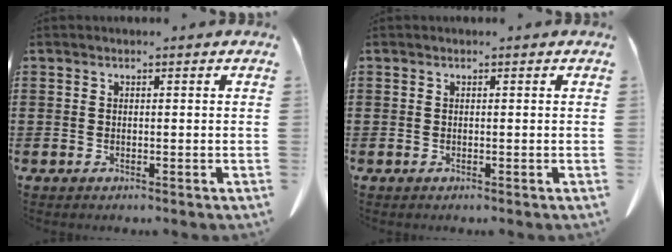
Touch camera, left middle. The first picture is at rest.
{"total": 0.0}